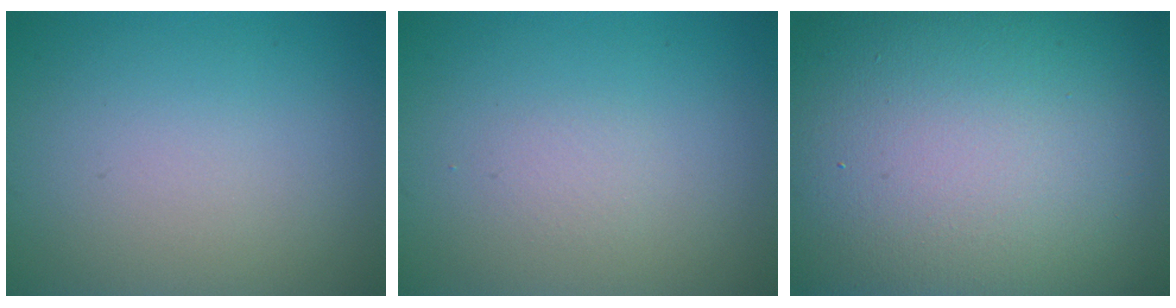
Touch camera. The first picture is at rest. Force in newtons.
{"total": 0.7, "press": 0.7, "slide": 0.0}
{"total": 24.5, "press": 24.5, "slide": 1.0}